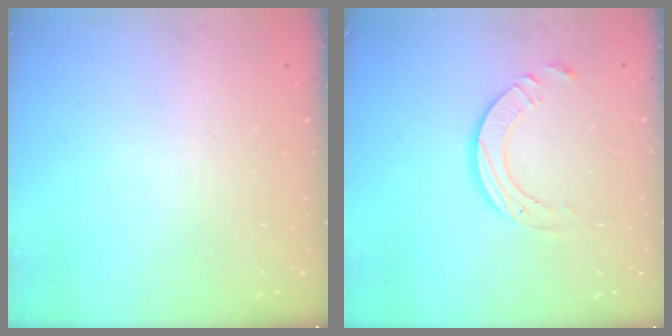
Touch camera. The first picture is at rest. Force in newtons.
{"total": 8.8, "press": 8.7, "slide": 0.9}